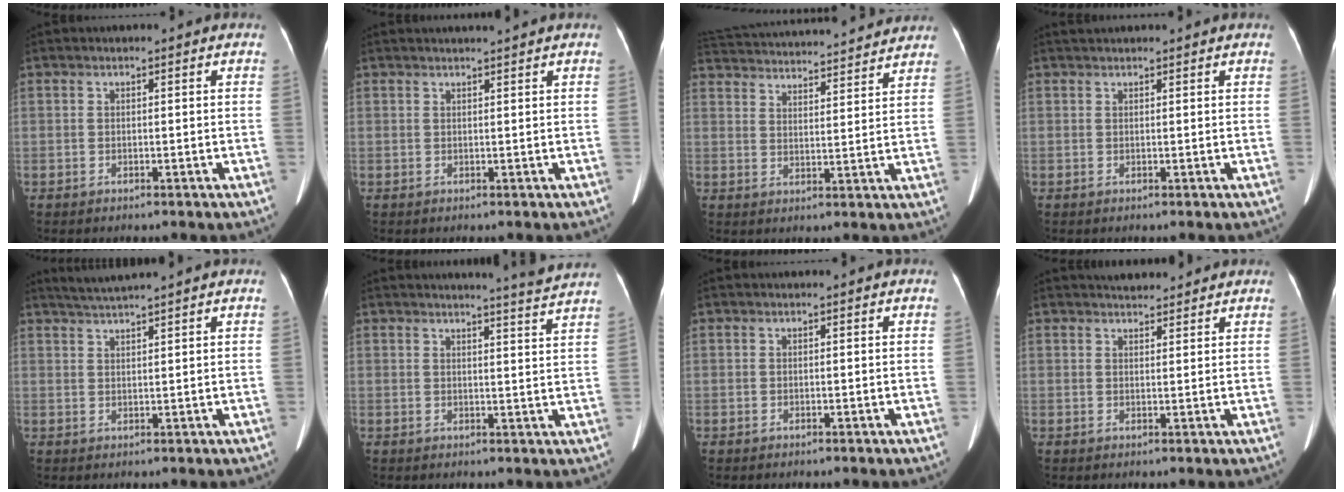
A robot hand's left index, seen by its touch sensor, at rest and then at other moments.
{"total": 2.5, "force": [2.3, -0.7, 0.8], "torque": [-0.010, 0.010, 0.037]}
{"total": 22.4, "force": [20.7, 3.5, 8.0], "torque": [-0.158, 0.028, 0.290]}
{"total": 3.0, "force": [2.9, 0.3, 0.9], "torque": [-0.015, 0.033, 0.044]}
{"total": 3.9, "force": [3.5, -1.1, 1.2], "torque": [-0.024, 0.015, 0.067]}
{"total": 5.9, "force": [5.5, -1.8, 1.1], "torque": [-0.028, -0.028, 0.060]}
{"total": 0.0}
{"total": 4.3, "force": [4.0, 1.0, 1.0], "torque": [-0.017, 0.017, 0.055]}